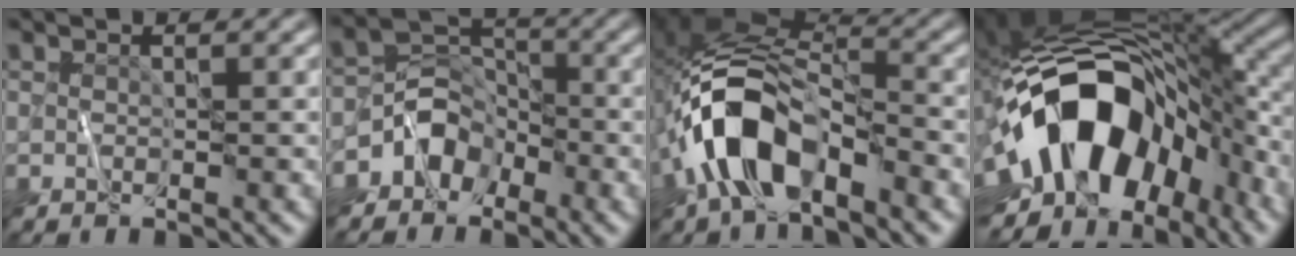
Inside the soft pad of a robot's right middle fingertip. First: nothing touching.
{"total": 4.4, "force": [-2.4, 3.4, 1.5], "torque": [-0.010, 0.000, -0.051]}
{"total": 9.4, "force": [-3.9, 5.1, 6.9], "torque": [-0.136, 0.002, -0.076]}
{"total": 15.8, "force": [-3.9, 9.5, 12.0], "torque": [-0.200, 0.012, -0.082]}